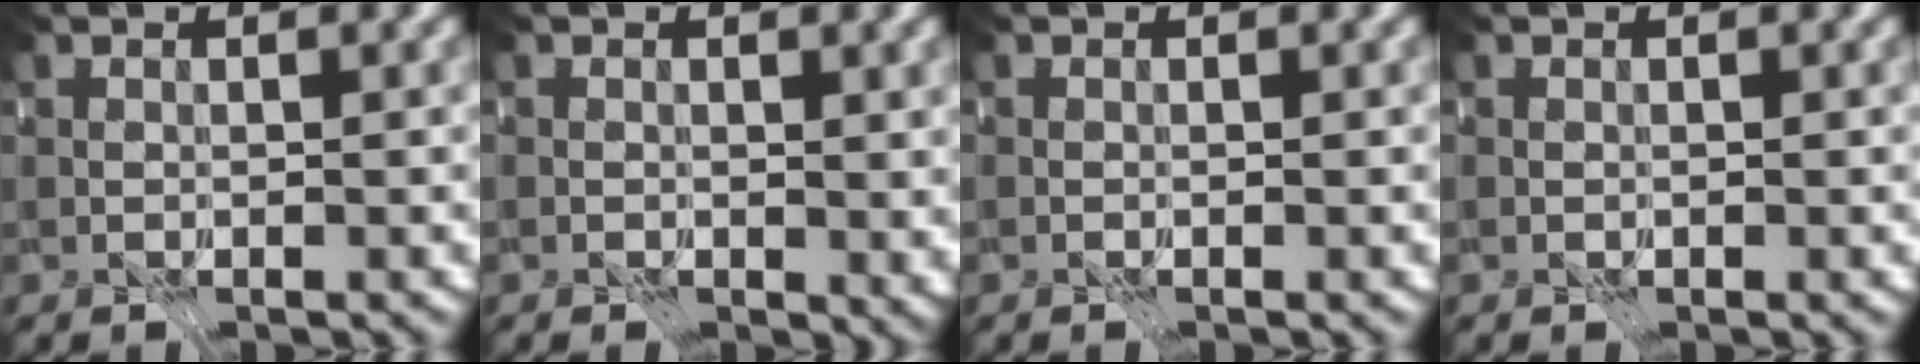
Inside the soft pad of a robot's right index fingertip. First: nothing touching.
{"total": 2.2, "force": [0.6, 1.6, 1.4], "torque": [-0.016, -0.012, 0.005]}
{"total": 0.0}
{"total": 0.5, "force": [0.2, 0.4, 0.3], "torque": [-0.003, 0.001, -0.005]}